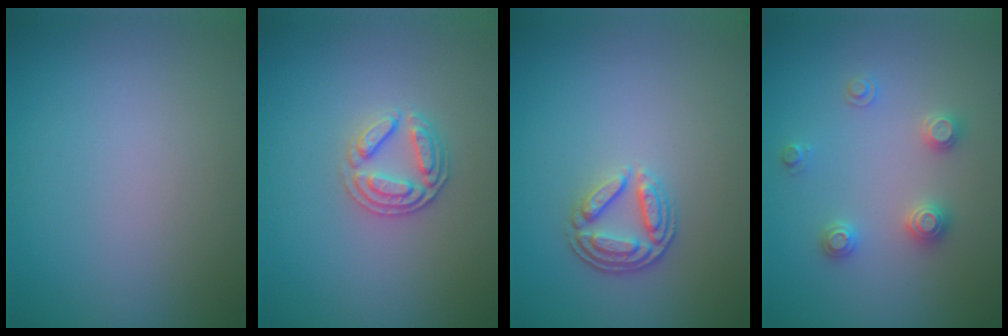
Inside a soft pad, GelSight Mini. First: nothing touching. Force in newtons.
{"total": 2.6, "press": 2.5, "slide": 0.6}
{"total": 2.9, "press": 2.5, "slide": 1.6}
{"total": 2.5, "press": 2.5, "slide": 0.3}